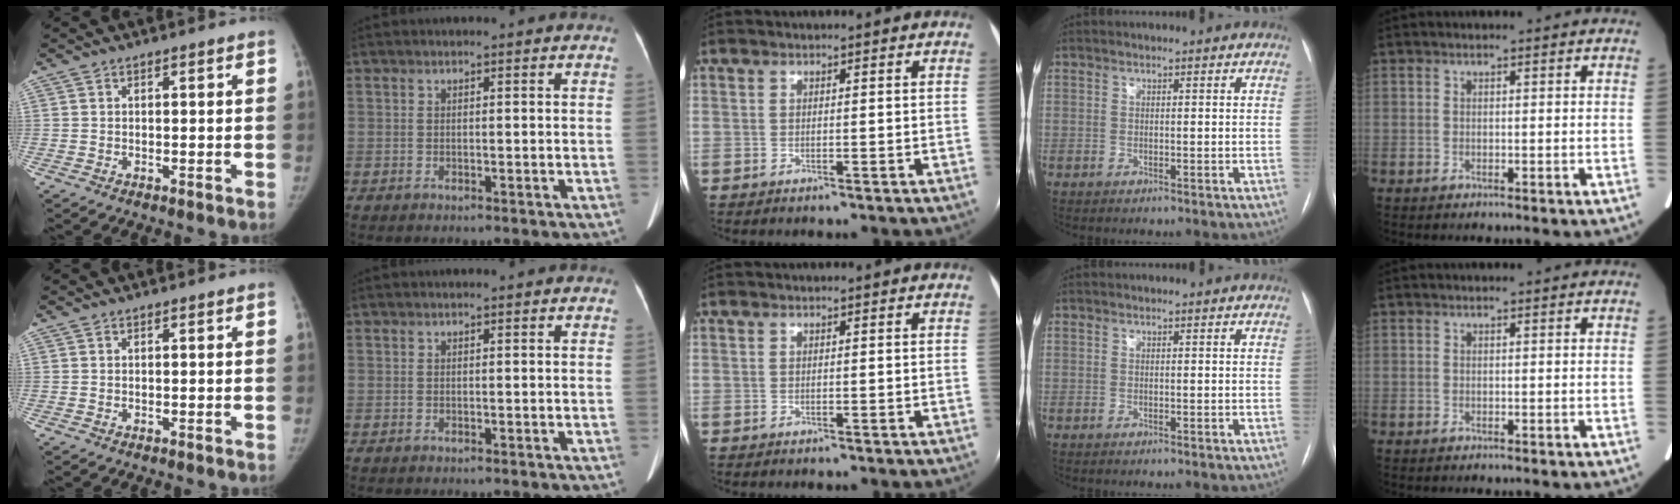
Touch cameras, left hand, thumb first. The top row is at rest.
{}